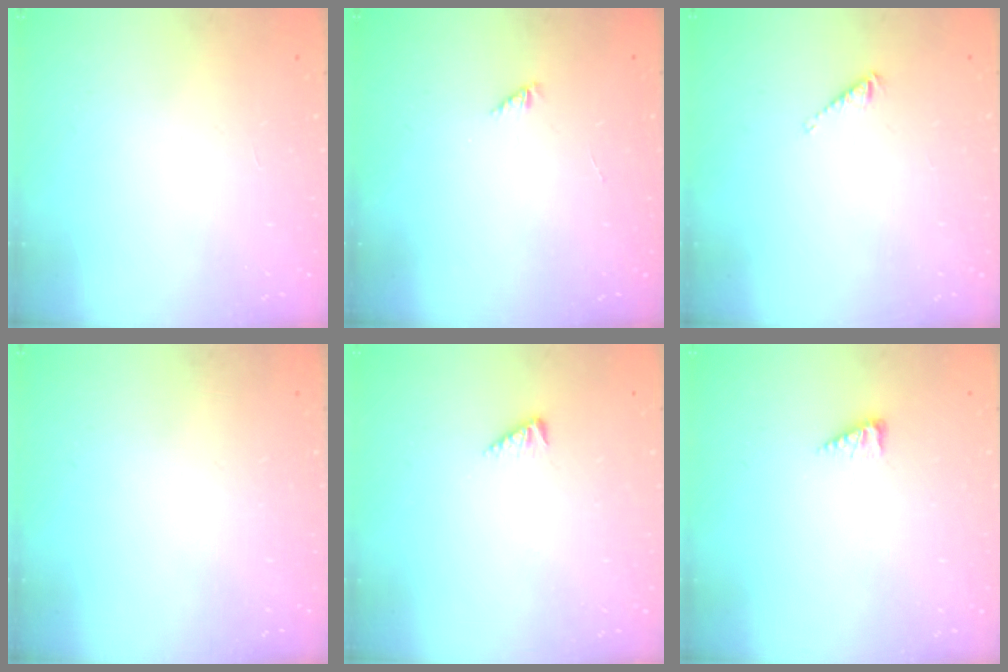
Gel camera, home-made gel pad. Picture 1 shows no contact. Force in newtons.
{"total": 0.0}
{"total": 3.4, "press": 3.4, "slide": 0.3}
{"total": 0.0}
{"total": 2.4, "press": 2.3, "slide": 0.5}
{"total": 2.9, "press": 2.9, "slide": 0.3}